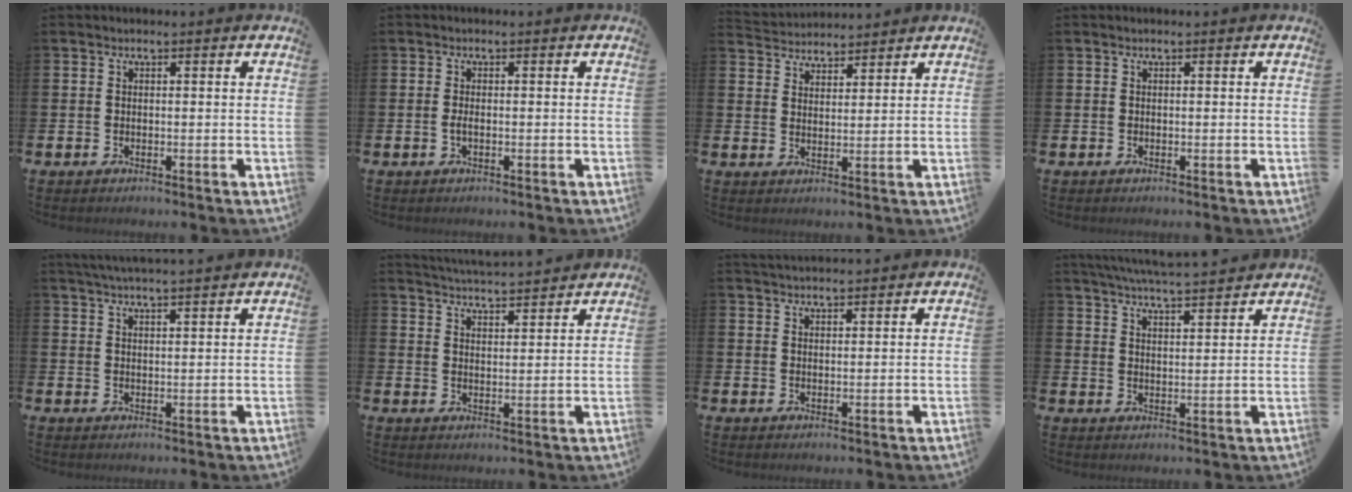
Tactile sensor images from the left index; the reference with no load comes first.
{"total": 1.0, "force": [-0.3, 0.3, 0.9], "torque": [-0.026, 0.003, -0.003]}
{"total": 3.7, "force": [3.6, 0.8, -0.6], "torque": [-0.011, -0.013, 0.068]}
{"total": 0.0}
{"total": 3.4, "force": [3.3, -0.4, 0.5], "torque": [-0.015, -0.009, 0.061]}
{"total": 4.6, "force": [4.6, -0.2, 0.1], "torque": [-0.022, -0.029, 0.083]}
{"total": 2.3, "force": [2.3, 0.2, 0.2], "torque": [-0.007, -0.007, 0.041]}
{"total": 5.8, "force": [5.6, -0.2, 1.1], "torque": [-0.037, -0.034, 0.100]}